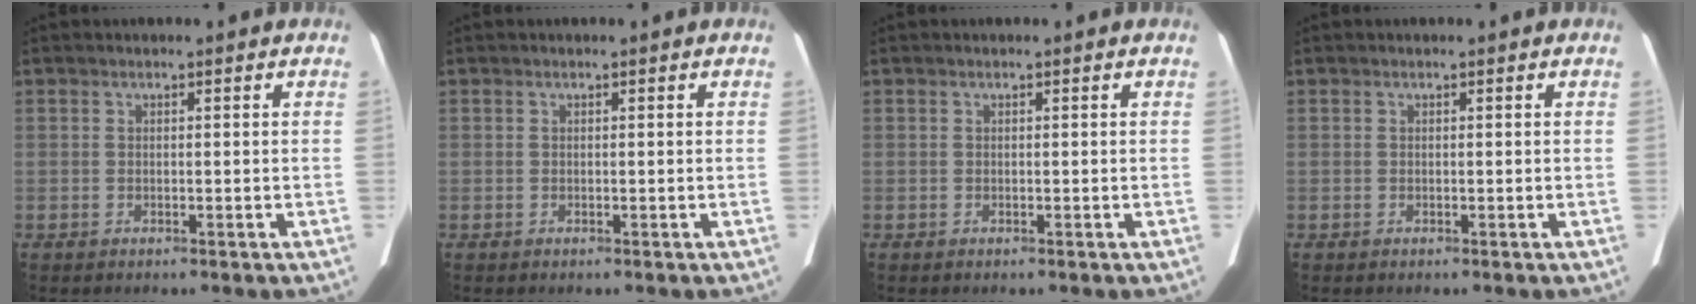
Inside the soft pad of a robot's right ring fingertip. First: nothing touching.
{"total": 0.0}
{"total": 0.0}
{"total": 0.0}